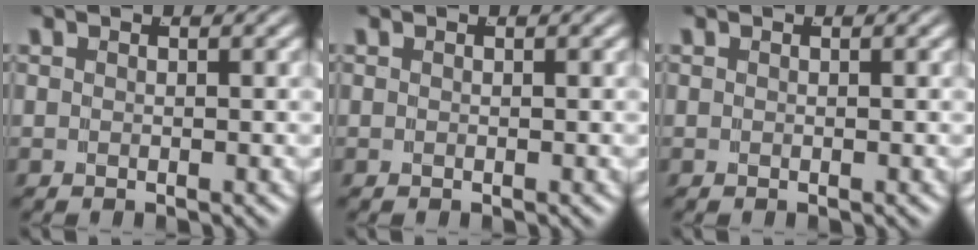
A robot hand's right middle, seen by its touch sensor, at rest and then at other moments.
{"total": 0.0}
{"total": 0.0}